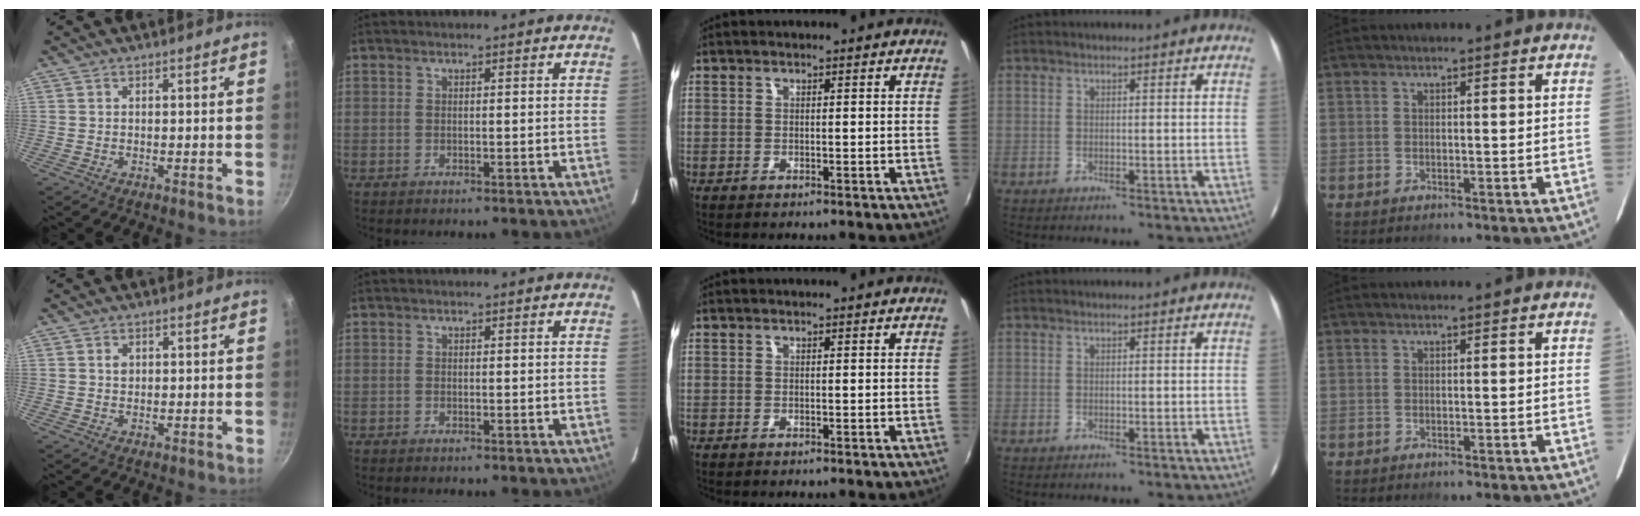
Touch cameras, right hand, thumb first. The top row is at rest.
{"thumb": {"total": 1.4, "force": [0.3, 1.1, 0.8], "torque": [-0.008, 0.002, 0.003]}}